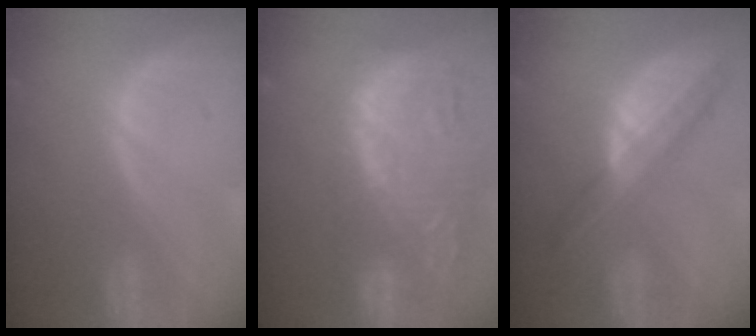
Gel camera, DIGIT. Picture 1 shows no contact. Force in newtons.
{"total": 14.6, "press": 12.6, "slide": 7.5}
{"total": 8.0, "press": 6.8, "slide": 4.3}